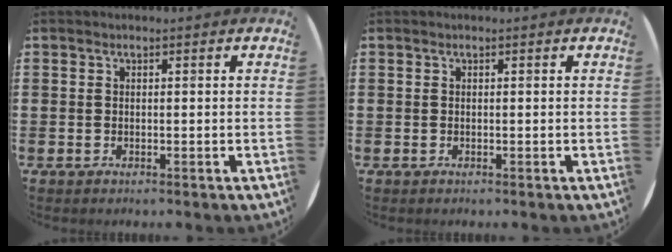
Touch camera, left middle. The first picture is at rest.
{"total": 0.0}